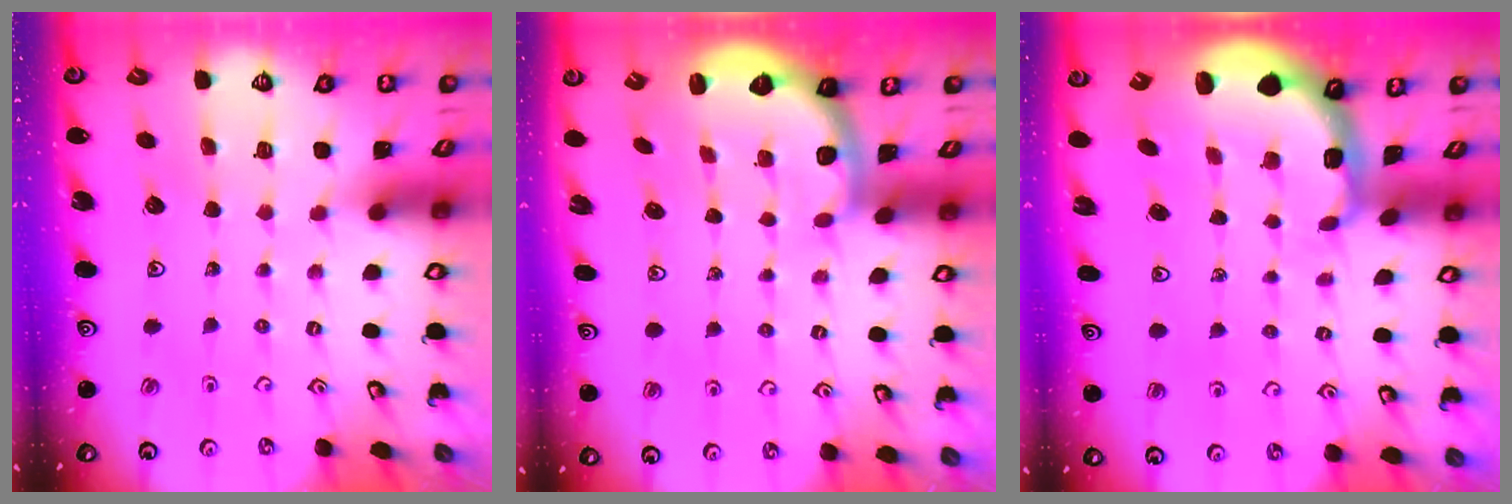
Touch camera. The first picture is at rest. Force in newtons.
{"total": 2.7, "press": 2.0, "slide": 1.7}
{"total": 2.1, "press": 1.9, "slide": 0.8}